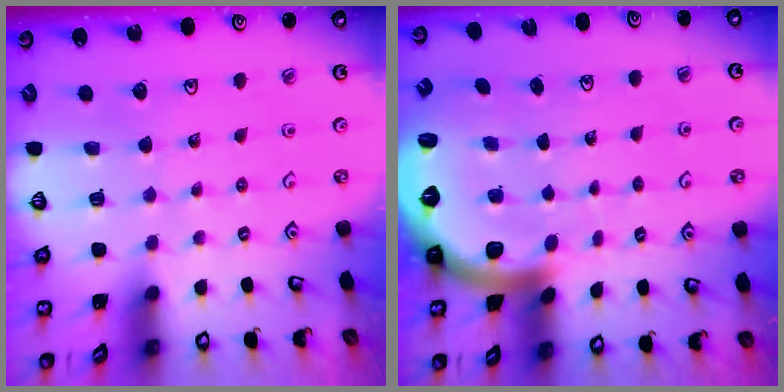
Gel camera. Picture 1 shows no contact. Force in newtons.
{"total": 5.1, "press": 5.1, "slide": 0.9}